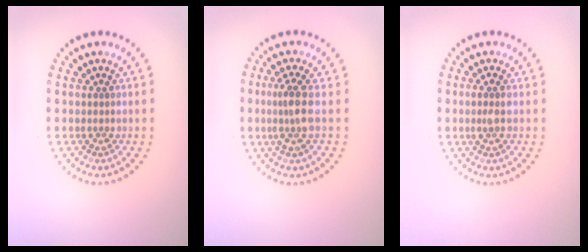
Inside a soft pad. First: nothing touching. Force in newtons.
{"total": 2.7, "press": 2.1, "slide": 1.7}
{"total": 1.4, "press": 1.2, "slide": 0.6}